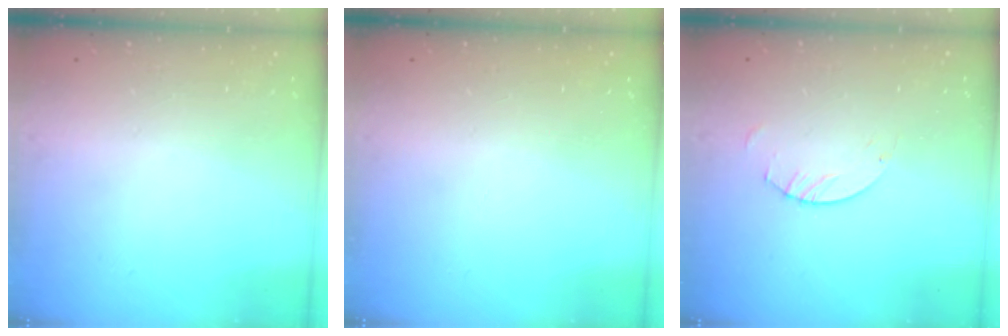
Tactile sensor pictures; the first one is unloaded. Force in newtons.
{"total": 0.0}
{"total": 2.5, "press": 2.5, "slide": 0.1}